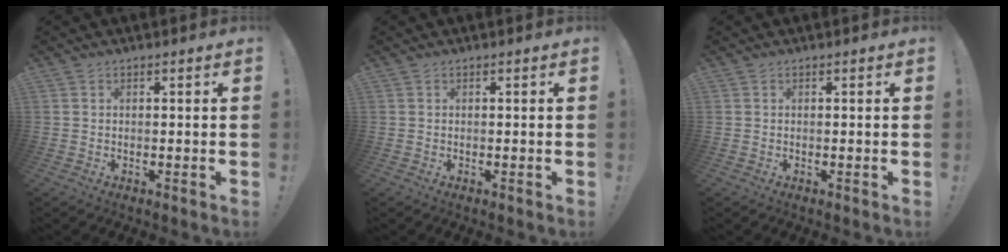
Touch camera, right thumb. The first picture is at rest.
{"total": 0.0}
{"total": 0.0}